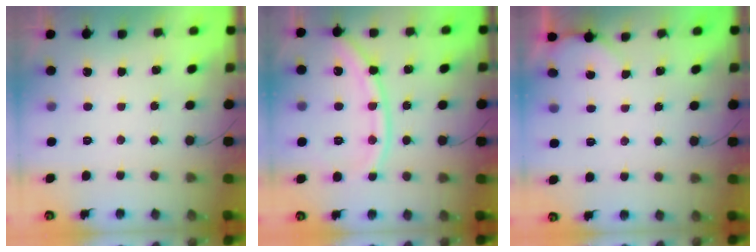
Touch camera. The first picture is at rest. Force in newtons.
{"total": 12.0, "press": 11.9, "slide": 1.5}
{"total": 1.0, "press": 1.0, "slide": 0.1}